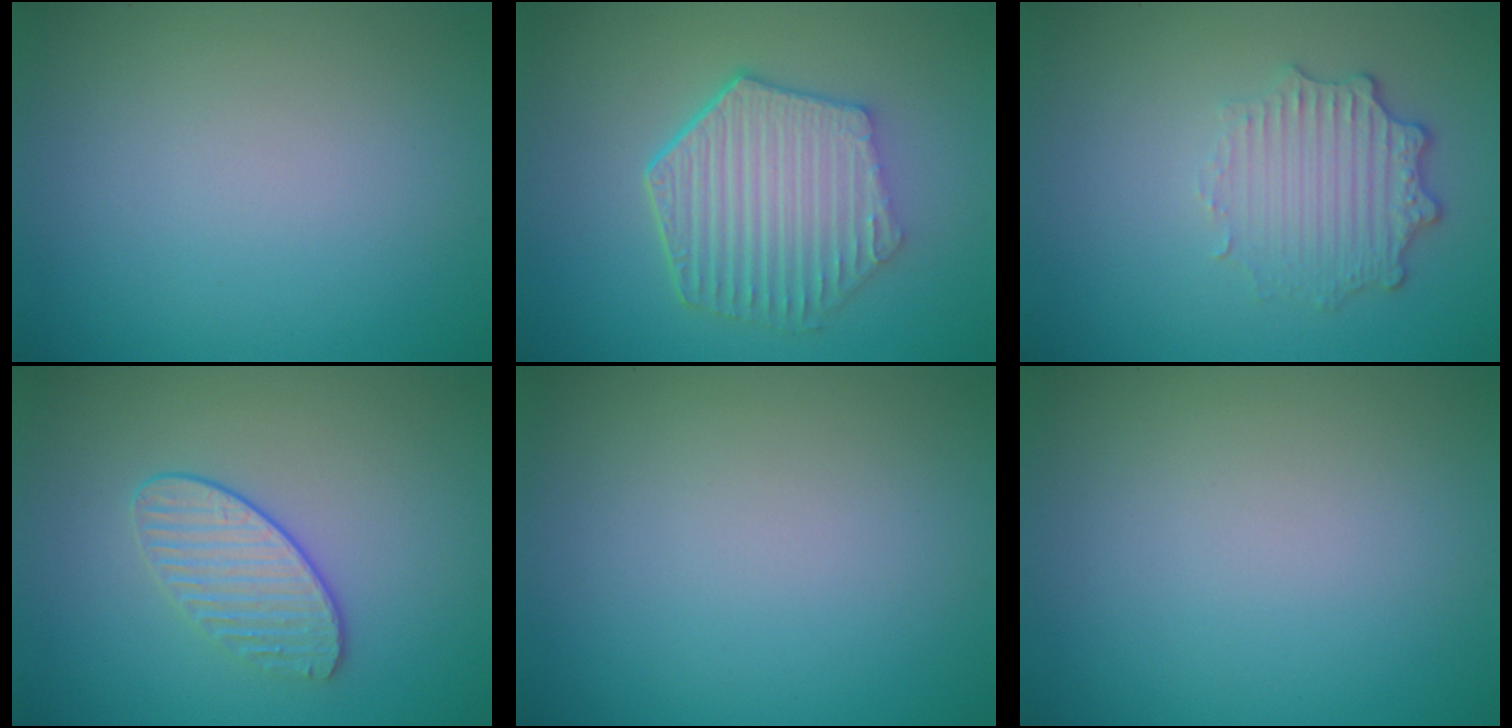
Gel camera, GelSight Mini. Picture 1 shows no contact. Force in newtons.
{"total": 6.5, "press": 4.9, "slide": 4.3}
{"total": 3.3, "press": 2.7, "slide": 2.0}
{"total": 2.2, "press": 1.8, "slide": 1.2}
{"total": 0.0}
{"total": 0.0}